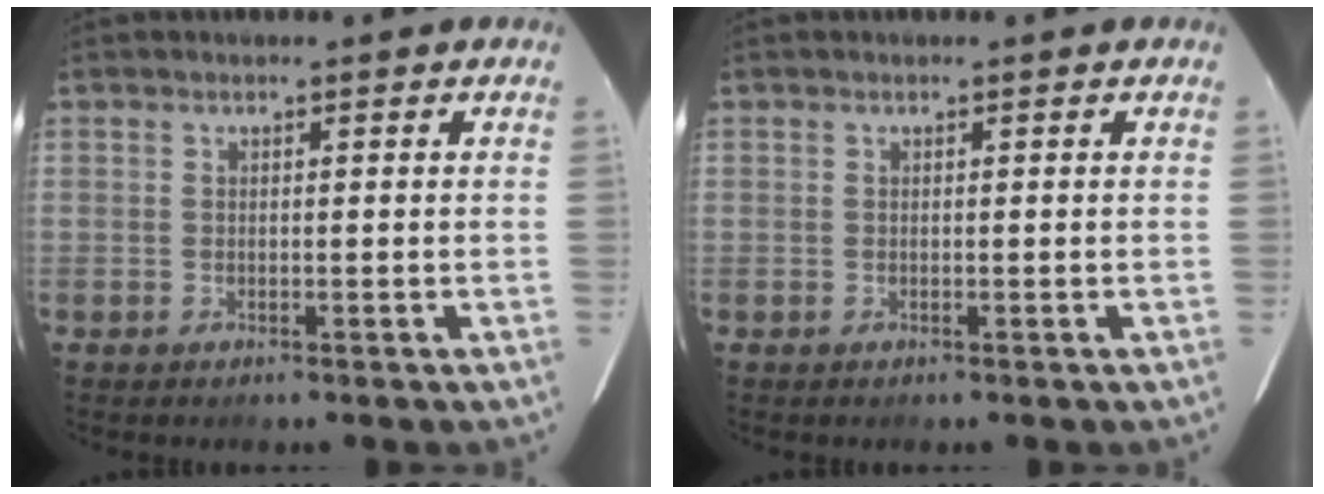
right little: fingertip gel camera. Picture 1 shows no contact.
{"total": 0.0}